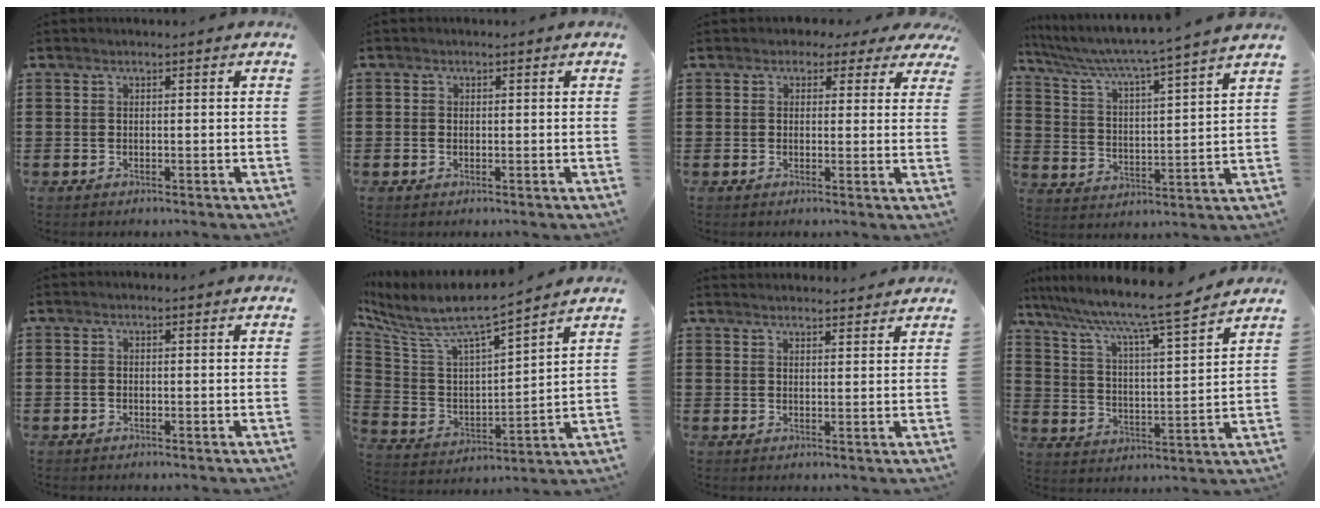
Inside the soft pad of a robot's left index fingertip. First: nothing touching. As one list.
[{"total": 0.6, "force": [-0.2, 0.6, 0.1], "torque": [-0.004, 0.003, -0.004]}, {"total": 2.1, "force": [1.2, 1.5, 0.7], "torque": [-0.016, 0.005, 0.019]}, {"total": 4.9, "force": [4.3, -1.0, 2.1], "torque": [-0.063, -0.041, 0.062]}, {"total": 0.7, "force": [-0.3, 0.4, 0.5], "torque": [-0.012, -0.001, -0.006]}, {"total": 7.7, "force": [6.8, 1.2, 3.5], "torque": [-0.103, -0.053, 0.111]}, {"total": 2.1, "force": [2.1, 0.1, 0.0], "torque": [-0.006, -0.002, 0.041]}, {"total": 7.9, "force": [6.6, -0.1, 4.3], "torque": [-0.110, -0.046, 0.103]}]